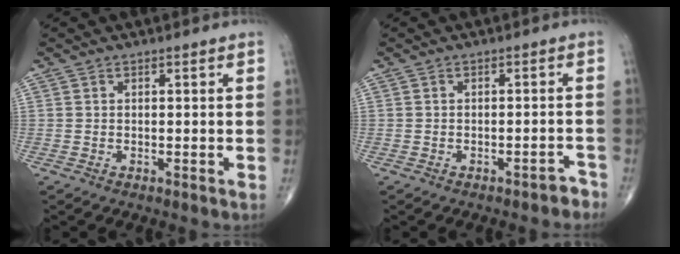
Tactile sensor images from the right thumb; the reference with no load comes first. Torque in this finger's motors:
{"motor_torque": [0.26, 0.42, -0.09, -0.03, 0.08]}